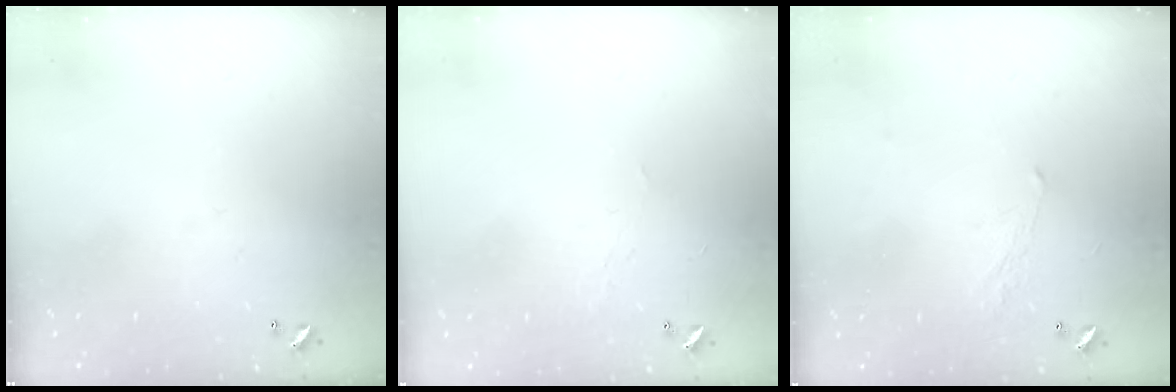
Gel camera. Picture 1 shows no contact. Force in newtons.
{"total": 0.8, "press": 0.7, "slide": 0.4}
{"total": 1.7, "press": 1.6, "slide": 0.6}